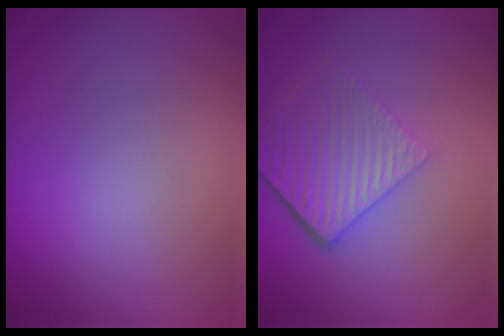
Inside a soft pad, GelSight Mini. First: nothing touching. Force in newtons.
{"total": 6.1, "press": 4.3, "slide": 4.4}